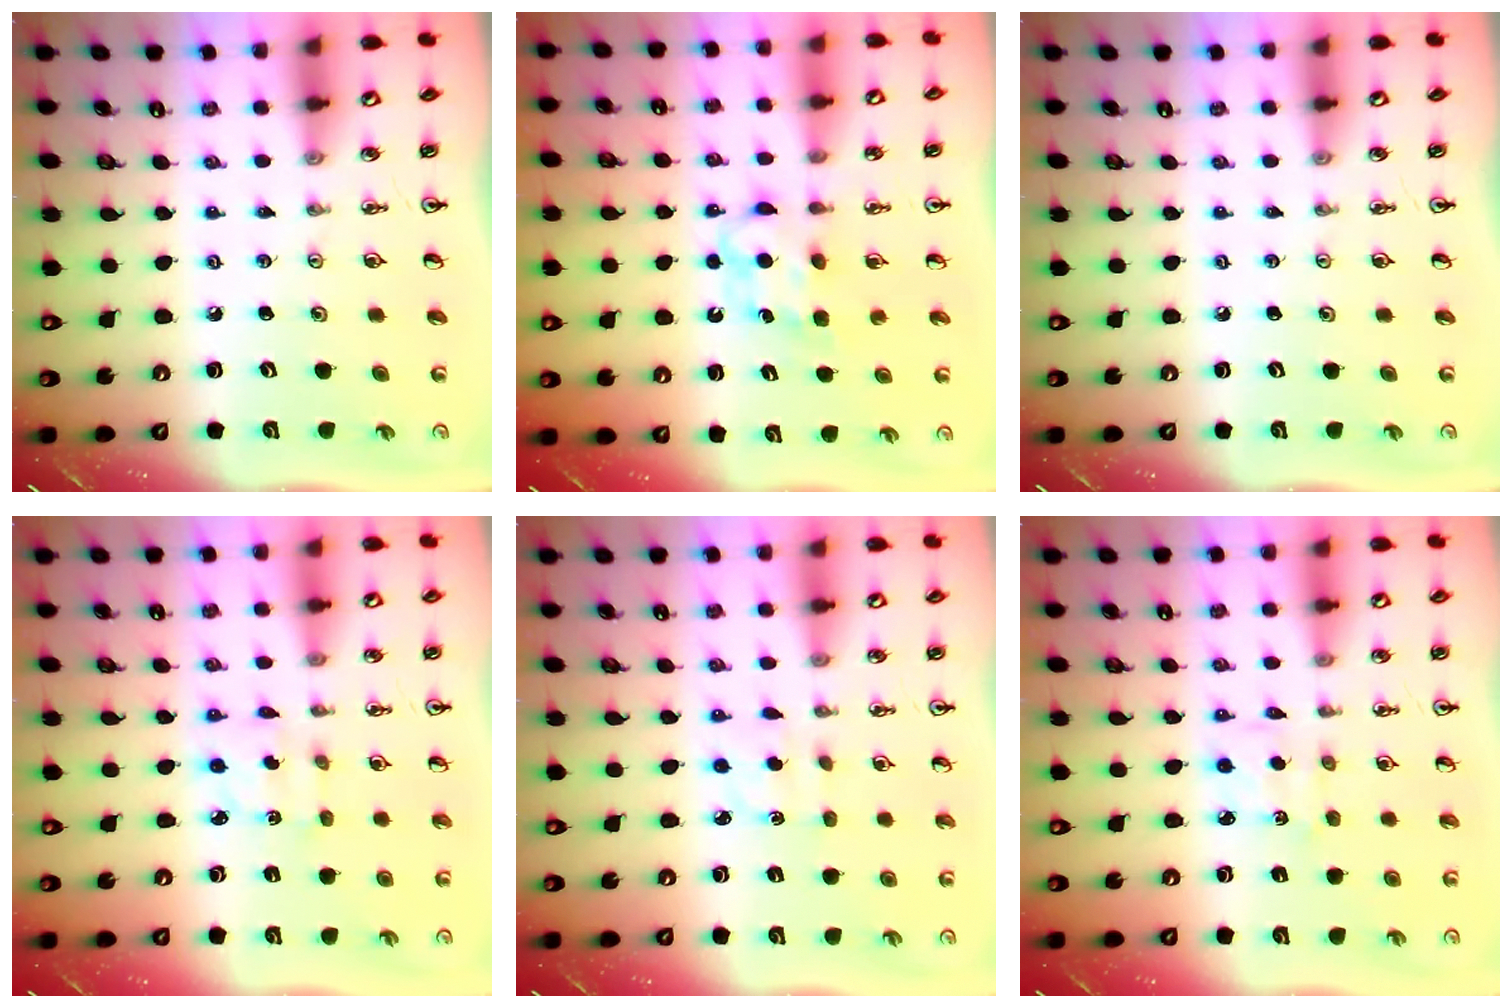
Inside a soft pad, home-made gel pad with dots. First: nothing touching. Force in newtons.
{"total": 6.0, "press": 5.9, "slide": 0.7}
{"total": 0.0}
{"total": 2.3, "press": 2.3, "slide": 0.2}
{"total": 2.0, "press": 1.9, "slide": 0.6}
{"total": 4.7, "press": 4.7, "slide": 0.3}